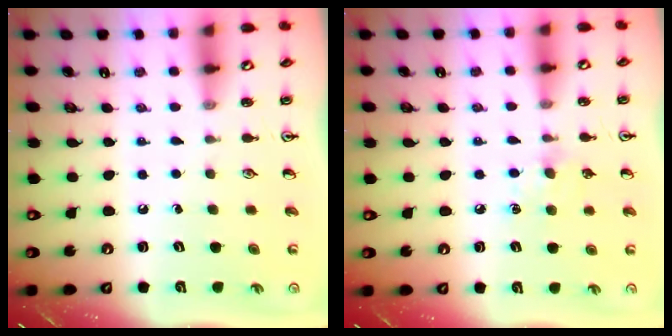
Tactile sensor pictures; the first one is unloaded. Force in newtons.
{"total": 6.2, "press": 6.1, "slide": 0.9}